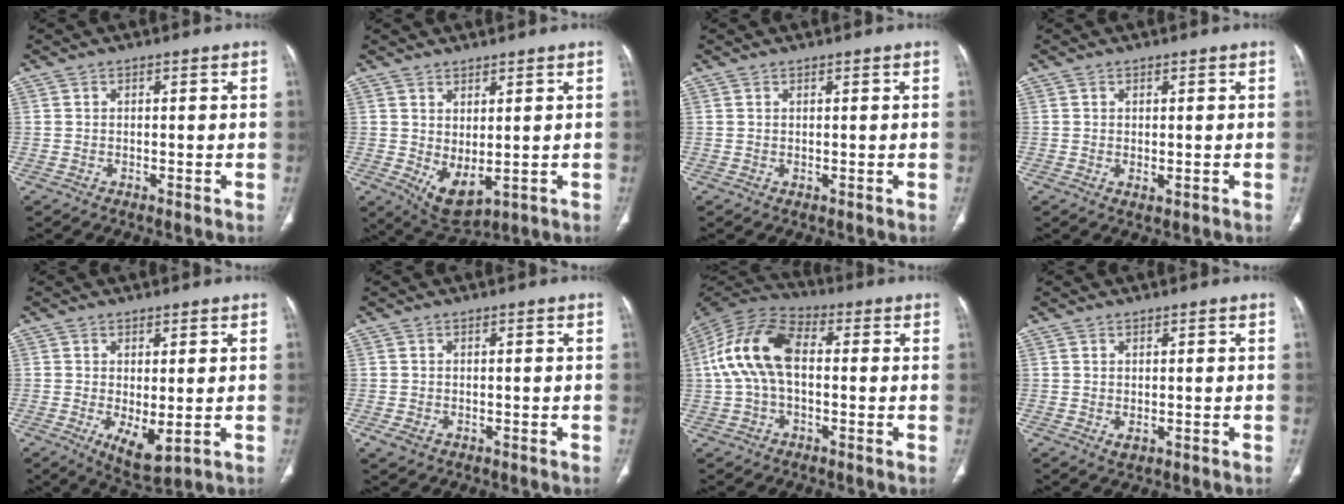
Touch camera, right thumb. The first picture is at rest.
{"total": 6.4, "force": [0.2, 3.2, 5.5], "torque": [-0.085, -0.014, 0.026]}
{"total": 0.0}
{"total": 1.3, "force": [-0.2, 0.6, 1.1], "torque": [-0.022, -0.006, 0.003]}
{"total": 6.0, "force": [-0.9, 2.4, 5.4], "torque": [-0.090, -0.020, -0.001]}
{"total": 1.8, "force": [-0.5, 1.3, 1.2], "torque": [-0.026, 0.000, -0.004]}
{"total": 14.2, "force": [0.8, 8.3, 11.5], "torque": [-0.231, 0.038, 0.004]}
{"total": 1.2, "force": [0.1, 0.7, 0.9], "torque": [-0.018, -0.003, 0.008]}